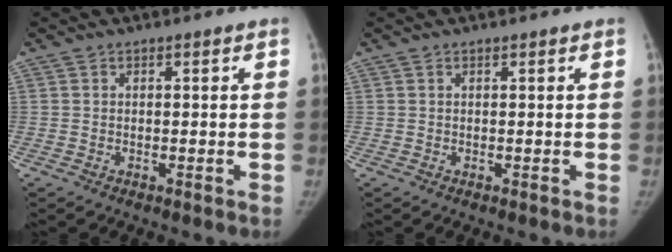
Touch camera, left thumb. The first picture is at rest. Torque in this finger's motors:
{"motor_torque": [0.13, 0.08, 0.50, -0.27, 0.00]}